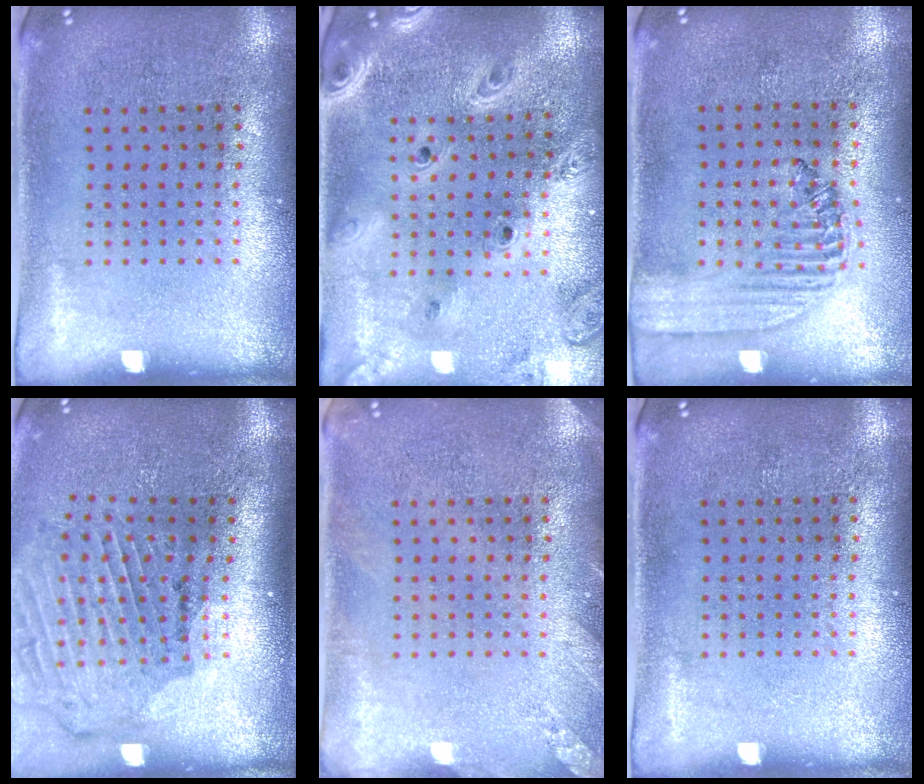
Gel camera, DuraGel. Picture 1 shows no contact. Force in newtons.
{"total": 3.0, "press": 2.5, "slide": 1.6}
{"total": 1.6, "press": 1.4, "slide": 0.7}
{"total": 2.0, "press": 1.9, "slide": 0.6}
{"total": 1.4, "press": 1.4, "slide": 0.2}
{"total": 0.0}